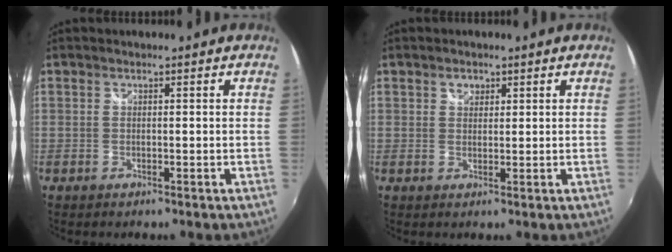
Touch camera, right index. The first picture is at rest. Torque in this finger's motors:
{"motor_torque": [0.01, 0.00, 0.01, 0.02]}